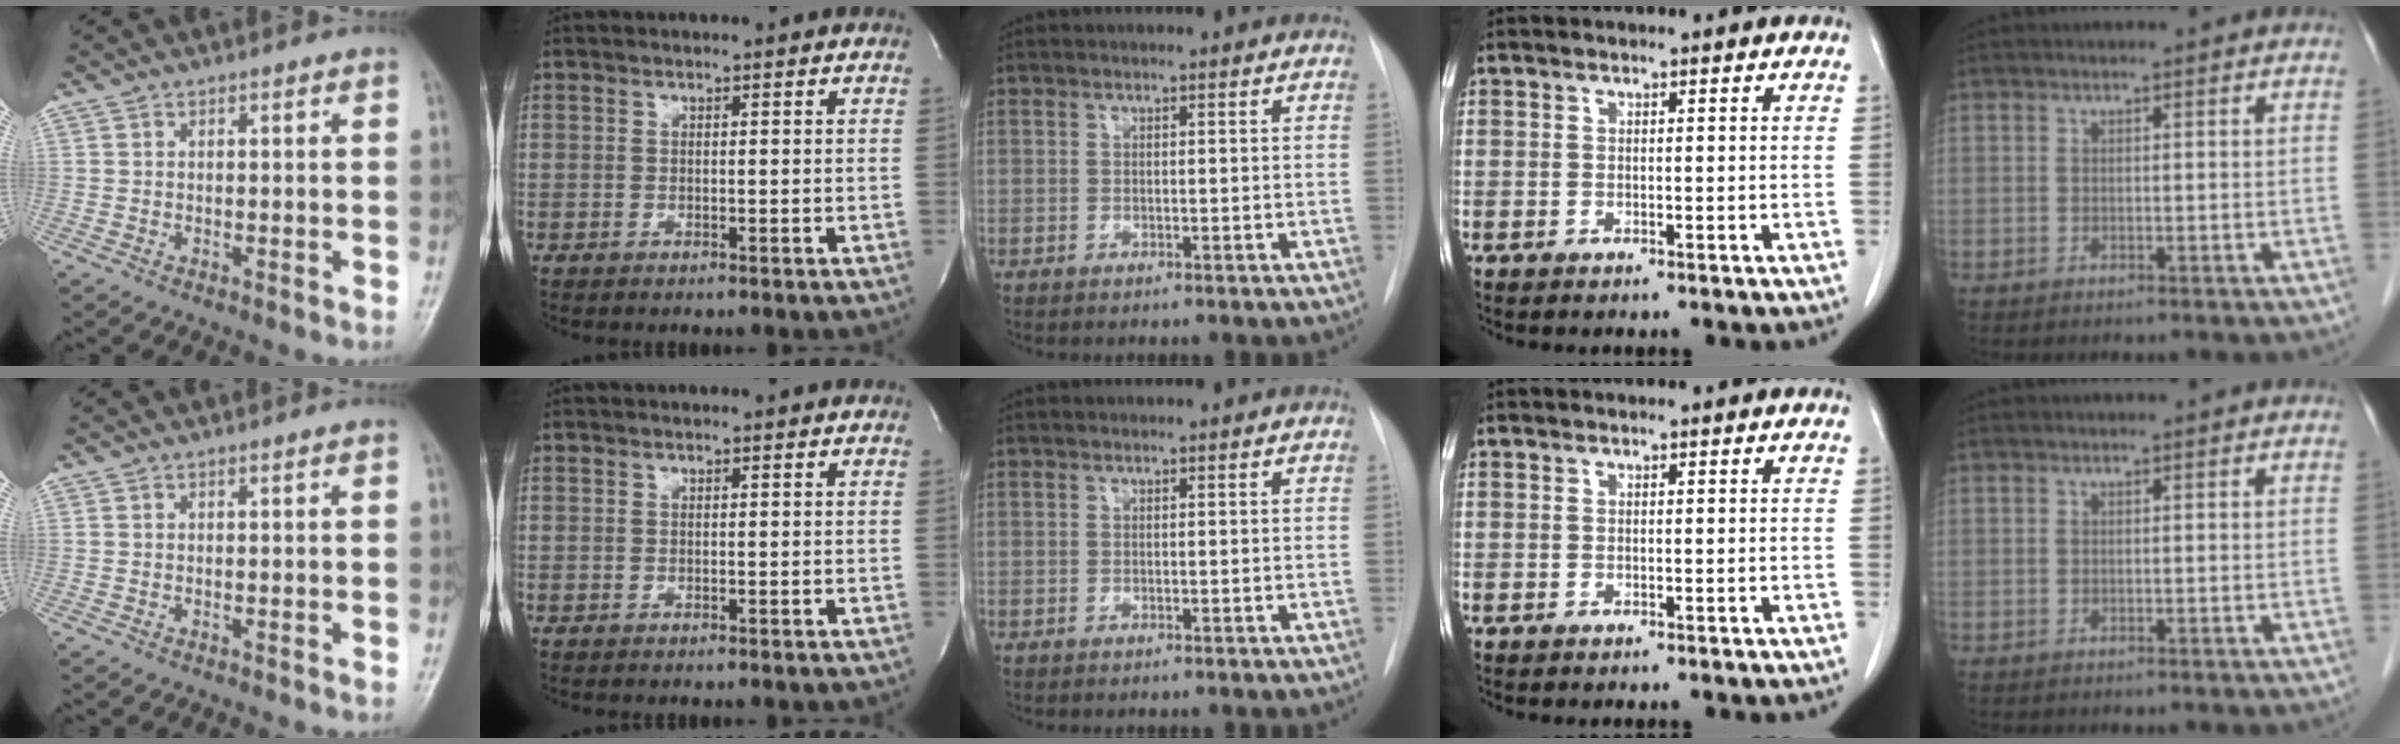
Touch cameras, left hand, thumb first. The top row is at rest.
{}